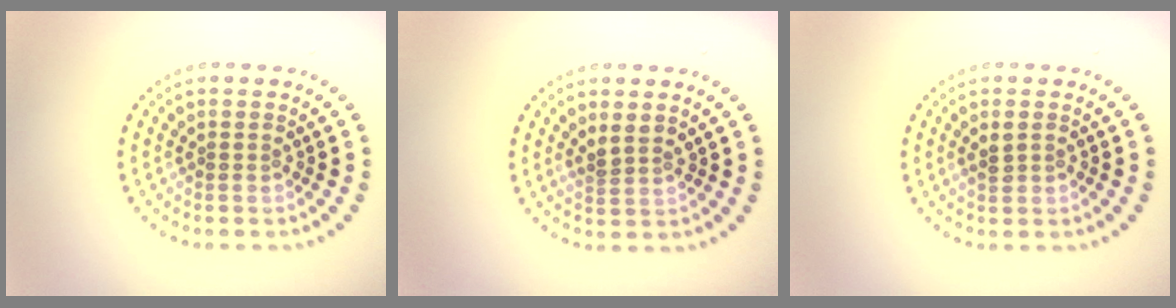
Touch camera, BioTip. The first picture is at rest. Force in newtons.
{"total": 1.4, "press": 1.0, "slide": 0.9}
{"total": 1.3, "press": 1.3, "slide": 0.1}